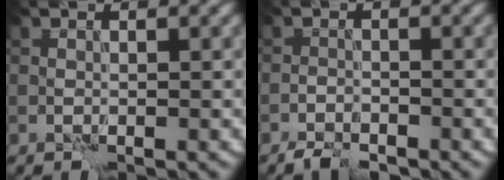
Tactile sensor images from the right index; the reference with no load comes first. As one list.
[{"total": 1.9, "force": [-1.9, 0.4, 0.4], "torque": [-0.003, 0.001, -0.035]}]